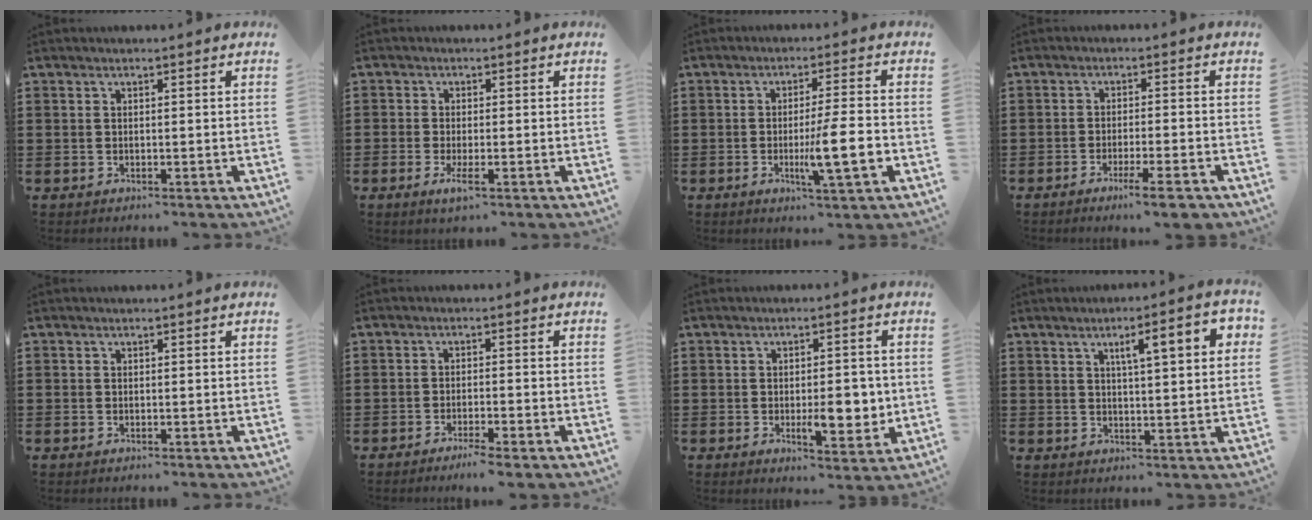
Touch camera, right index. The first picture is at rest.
{"total": 2.2, "force": [-1.1, 0.5, 1.8], "torque": [-0.046, -0.007, -0.024]}
{"total": 8.9, "force": [-2.1, 0.8, 8.6], "torque": [-0.145, -0.011, -0.035]}
{"total": 5.3, "force": [-3.8, 0.4, 3.7], "torque": [-0.056, -0.009, -0.064]}
{"total": 0.0}
{"total": 2.5, "force": [-2.0, -0.2, 1.3], "torque": [-0.029, -0.002, -0.040]}
{"total": 6.9, "force": [-0.9, 2.5, 6.3], "torque": [-0.080, -0.006, -0.016]}
{"total": 6.5, "force": [2.4, 1.4, 5.9], "torque": [-0.103, 0.000, 0.034]}